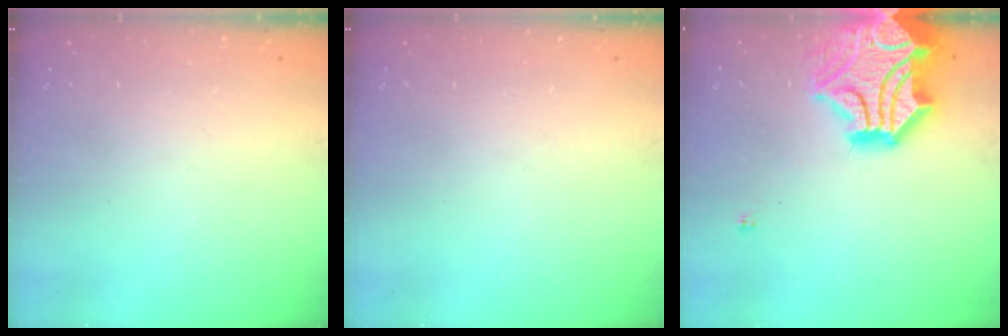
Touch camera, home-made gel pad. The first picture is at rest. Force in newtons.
{"total": 0.0}
{"total": 15.7, "press": 15.3, "slide": 3.5}